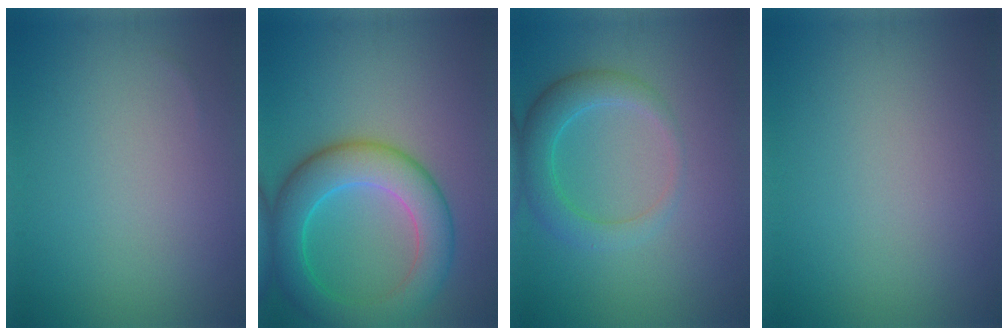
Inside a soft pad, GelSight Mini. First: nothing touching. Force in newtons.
{"total": 7.7, "press": 7.7, "slide": 0.2}
{"total": 3.8, "press": 3.7, "slide": 0.2}
{"total": 0.0}